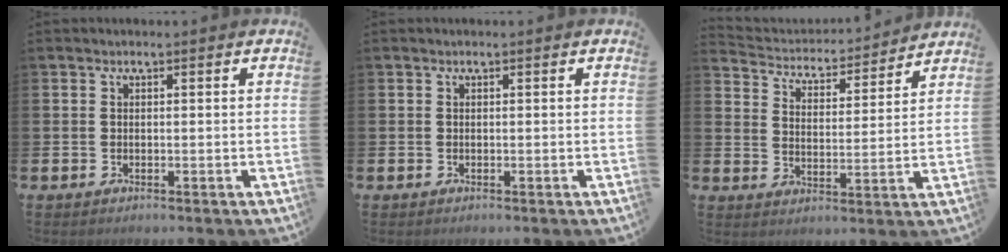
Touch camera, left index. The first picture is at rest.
{"total": 0.0}
{"total": 4.4, "force": [4.2, 1.3, 0.3], "torque": [-0.036, -0.040, 0.068]}